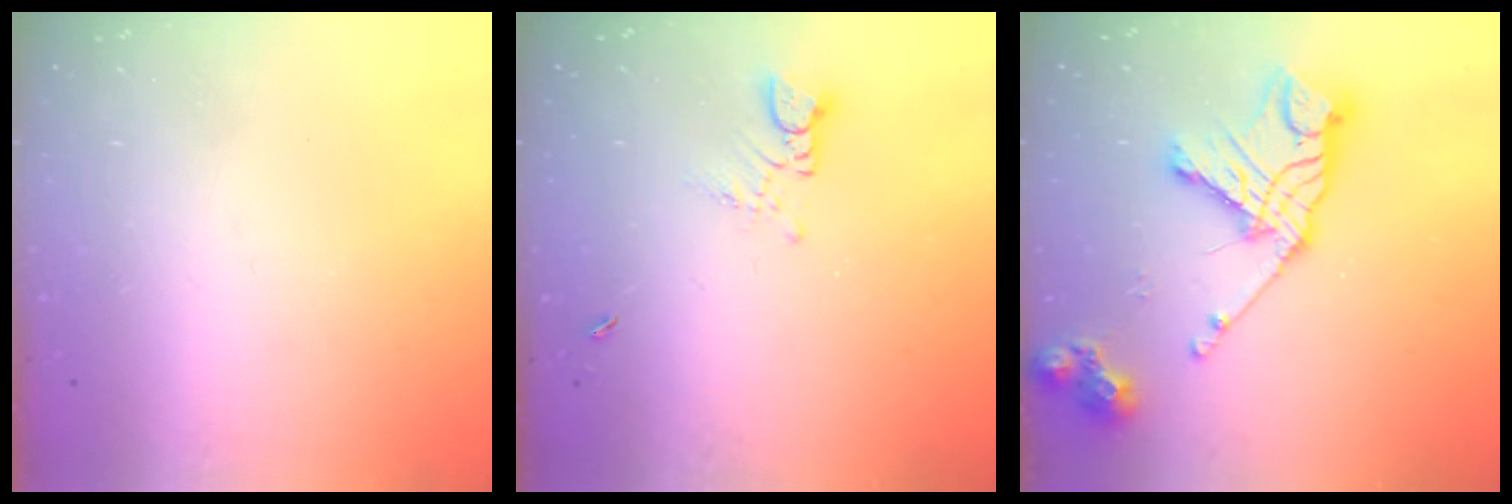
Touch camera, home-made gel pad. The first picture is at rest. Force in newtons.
{"total": 2.9, "press": 2.9, "slide": 0.2}
{"total": 17.8, "press": 17.7, "slide": 1.5}